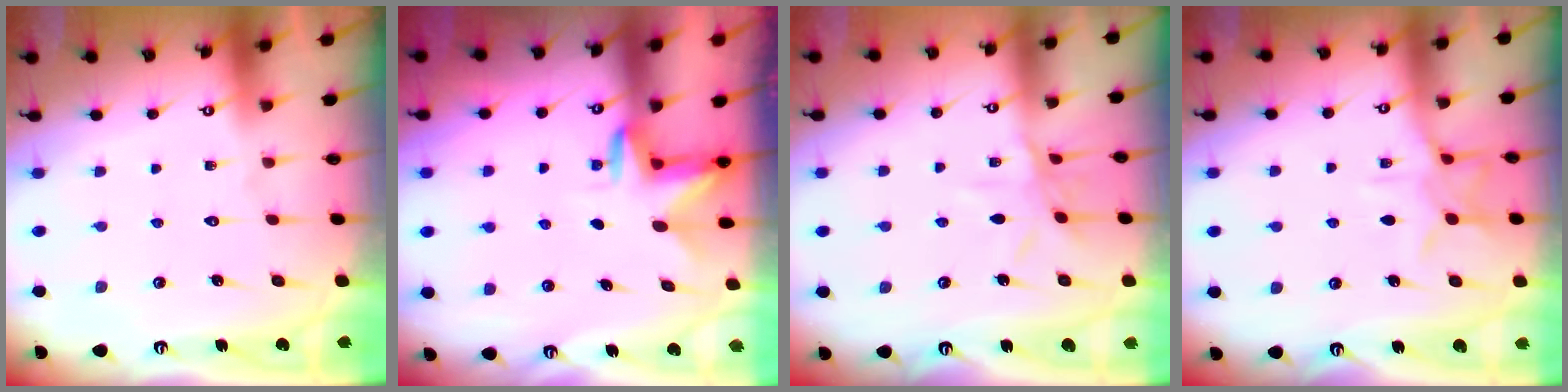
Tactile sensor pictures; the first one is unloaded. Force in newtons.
{"total": 4.2, "press": 4.2, "slide": 0.6}
{"total": 7.5, "press": 7.5, "slide": 0.4}
{"total": 9.3, "press": 9.3, "slide": 0.6}